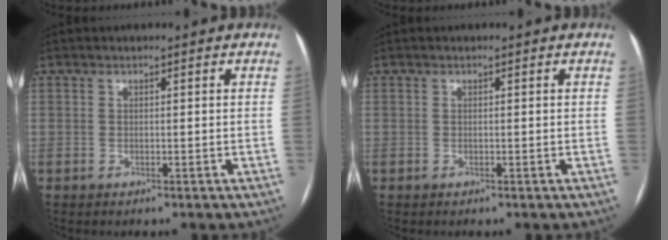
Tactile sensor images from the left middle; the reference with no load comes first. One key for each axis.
{"total": 0.0}